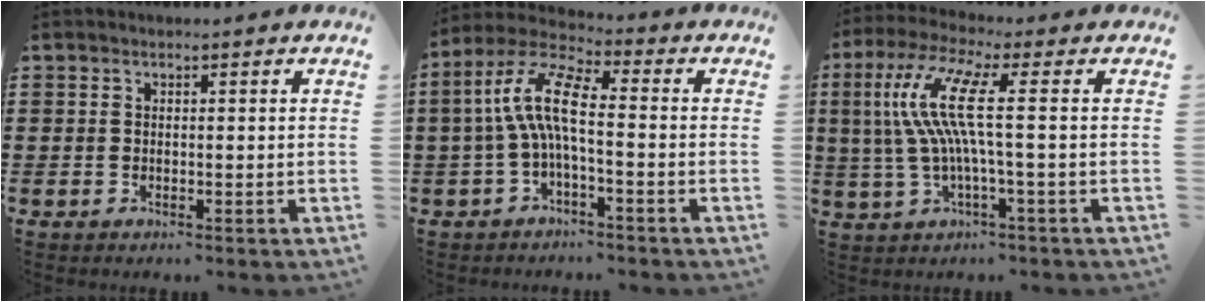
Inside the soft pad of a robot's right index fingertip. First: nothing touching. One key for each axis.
{"total": 8.4, "fx": -0.6, "fy": 2.5, "fz": 8.0, "tx": -0.183, "ty": -0.009, "tz": -0.018}
{"total": 10.4, "fx": 0.7, "fy": 0.6, "fz": 10.4, "tx": -0.235, "ty": -0.017, "tz": -0.005}